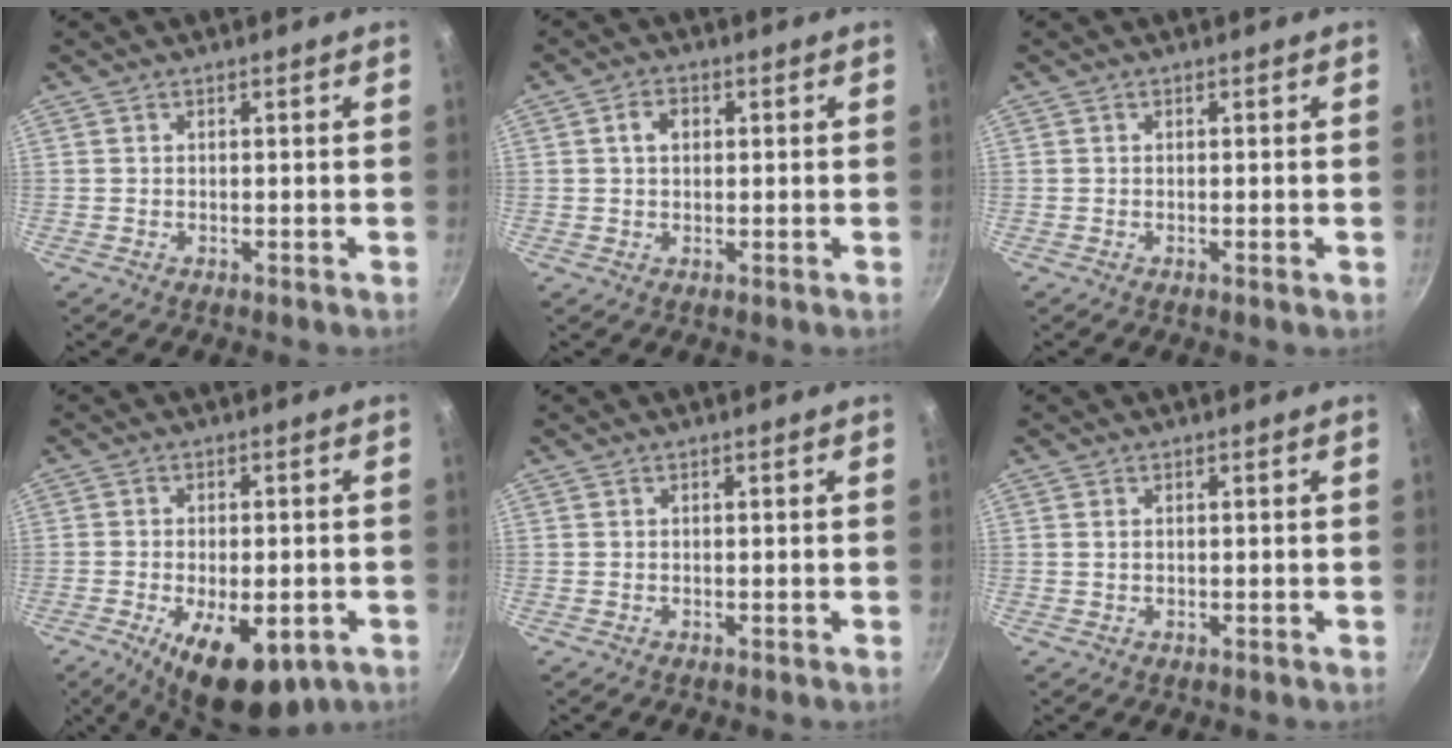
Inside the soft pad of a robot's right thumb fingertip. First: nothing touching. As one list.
[{"total": 3.3, "force": [0.6, 2.4, 2.1], "torque": [-0.022, 0.006, 0.008]}, {"total": 0.6, "force": [-0.2, 0.0, 0.6], "torque": [-0.010, -0.001, -0.004]}, {"total": 12.9, "force": [-5.2, 5.9, 10.2], "torque": [-0.137, 0.007, -0.065]}, {"total": 0.0}, {"total": 0.7, "force": [0.2, 0.4, 0.5], "torque": [-0.009, 0.001, 0.004]}]